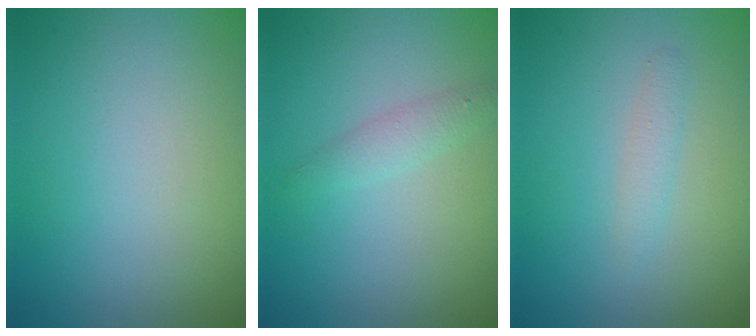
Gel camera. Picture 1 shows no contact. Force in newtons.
{"total": 1.4, "press": 1.4, "slide": 0.0}
{"total": 1.1, "press": 1.1, "slide": 0.0}